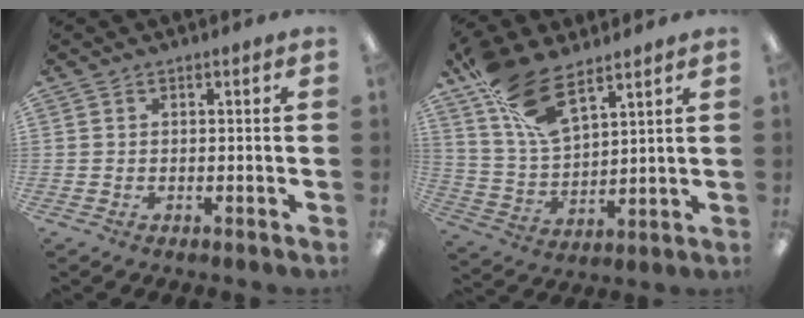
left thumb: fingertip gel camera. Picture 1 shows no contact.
{"total": 14.2, "force": [9.8, 5.7, 8.5], "torque": [-0.186, -0.040, 0.182]}